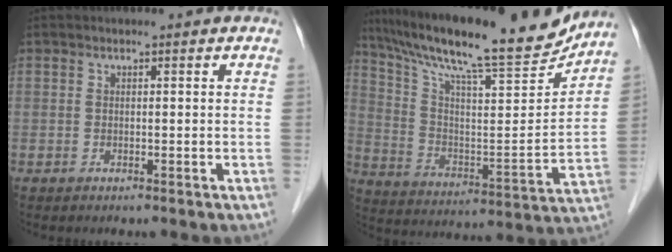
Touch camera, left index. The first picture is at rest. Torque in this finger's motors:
{"motor_torque": [-0.12, -0.58, 0.53, 0.16]}